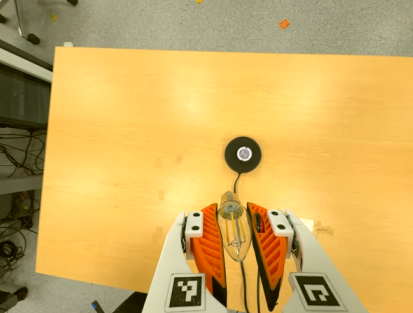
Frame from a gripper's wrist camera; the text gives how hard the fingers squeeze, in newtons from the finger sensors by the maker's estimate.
{"total": 19.7, "left": 21.4, "right": 18.0}